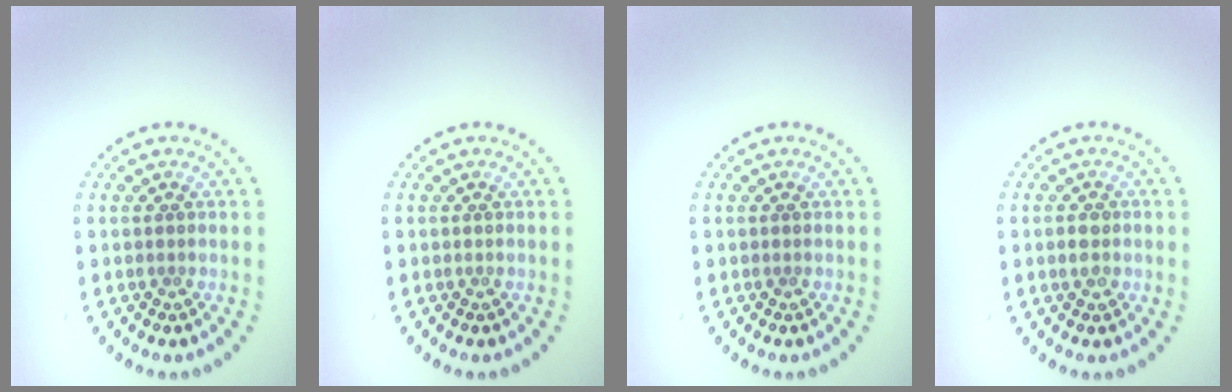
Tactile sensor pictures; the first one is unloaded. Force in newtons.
{"total": 0.0}
{"total": 0.0}
{"total": 1.5, "press": 1.4, "slide": 0.5}